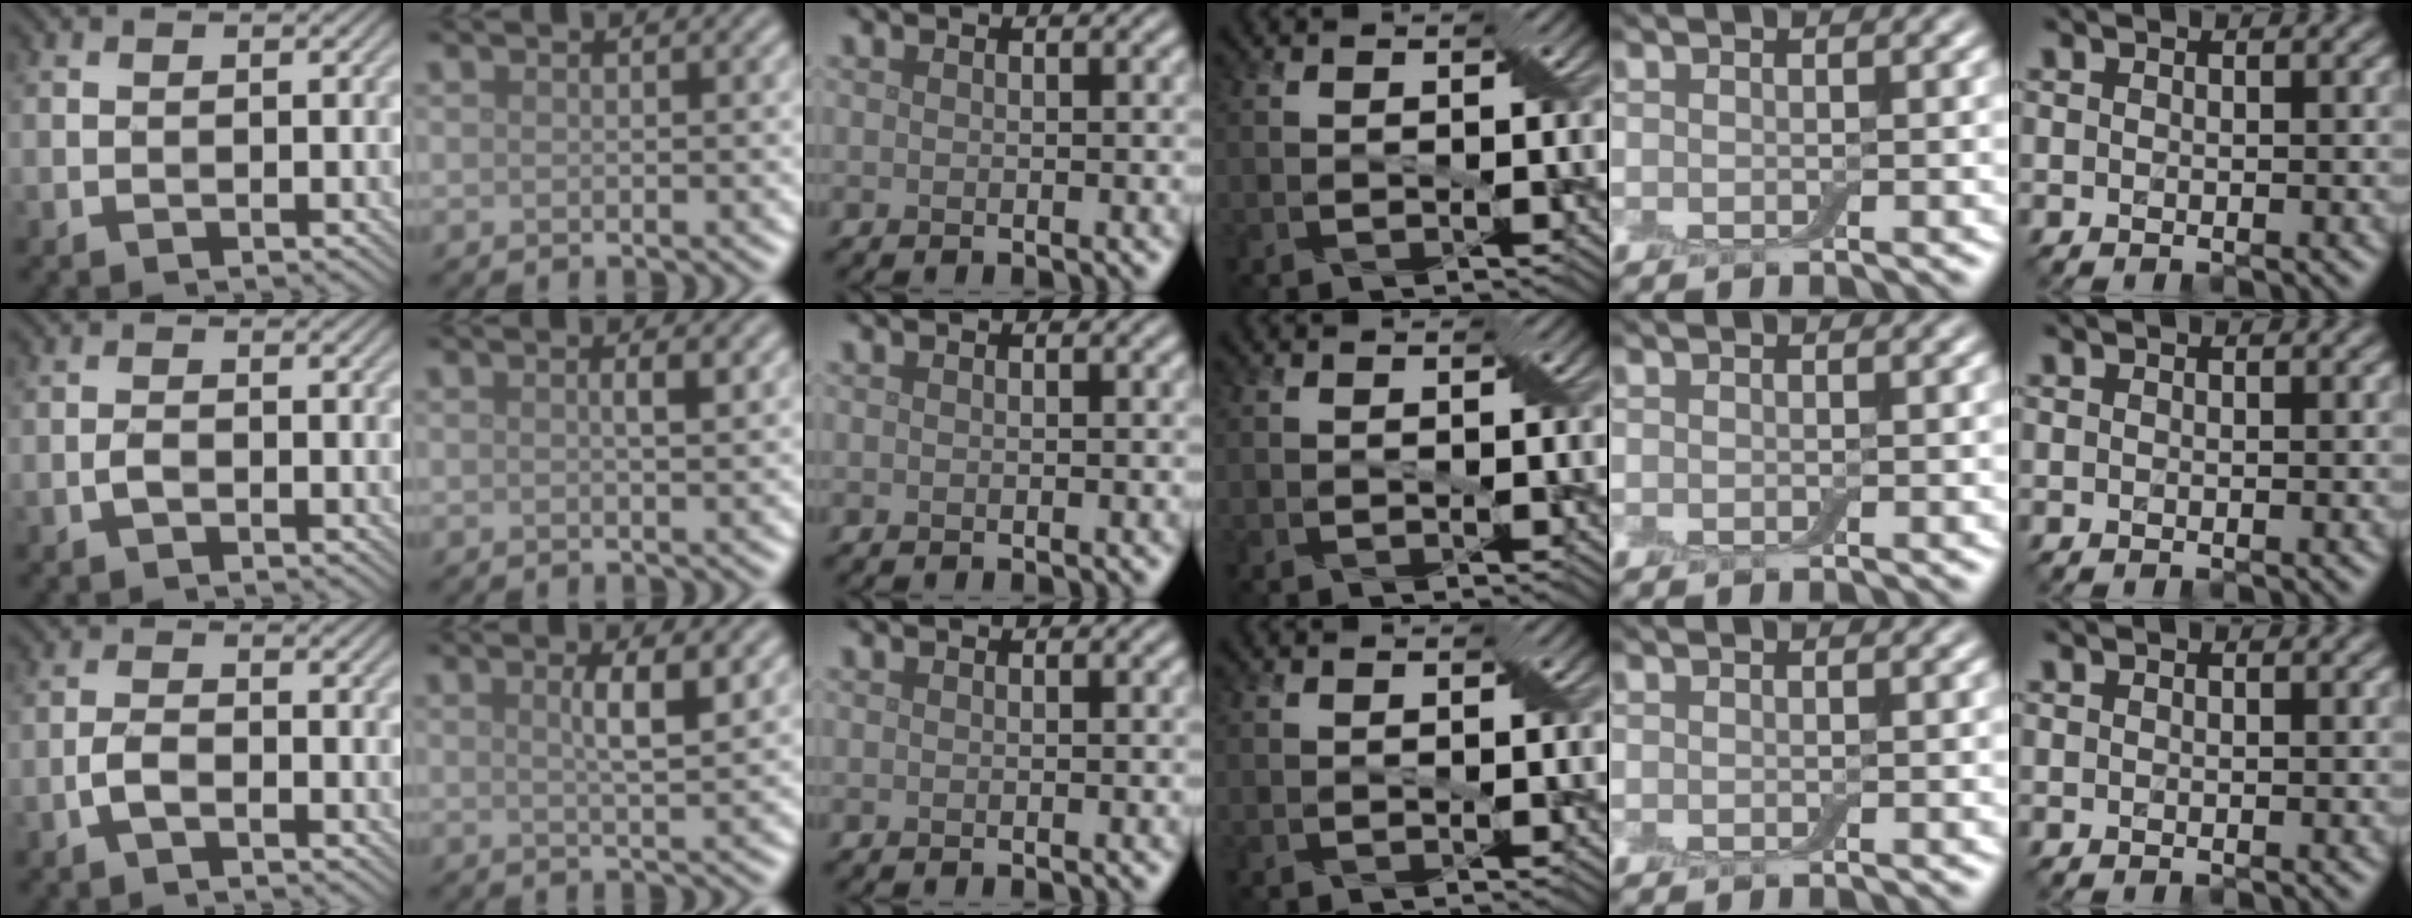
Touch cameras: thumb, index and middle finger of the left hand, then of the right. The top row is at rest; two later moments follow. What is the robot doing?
{"motion": "squeeze", "object": "air blower"}